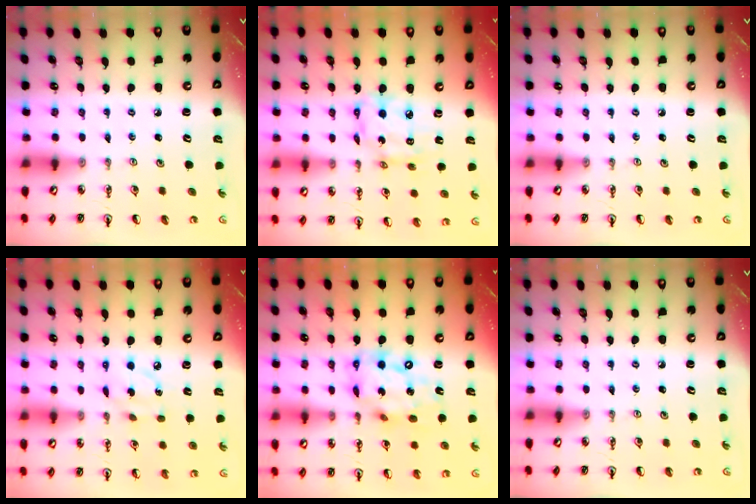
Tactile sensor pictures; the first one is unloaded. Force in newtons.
{"total": 10.1, "press": 10.0, "slide": 0.9}
{"total": 0.0}
{"total": 5.9, "press": 5.9, "slide": 0.2}
{"total": 14.4, "press": 14.3, "slide": 1.3}
{"total": 0.0}